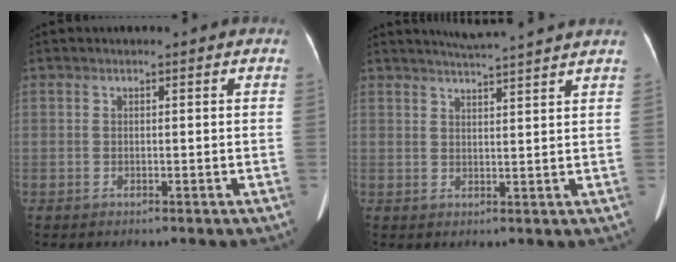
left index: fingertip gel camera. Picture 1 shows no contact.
{"total": 8.5, "force": [7.8, -1.0, 3.2], "torque": [-0.053, 0.016, 0.099]}